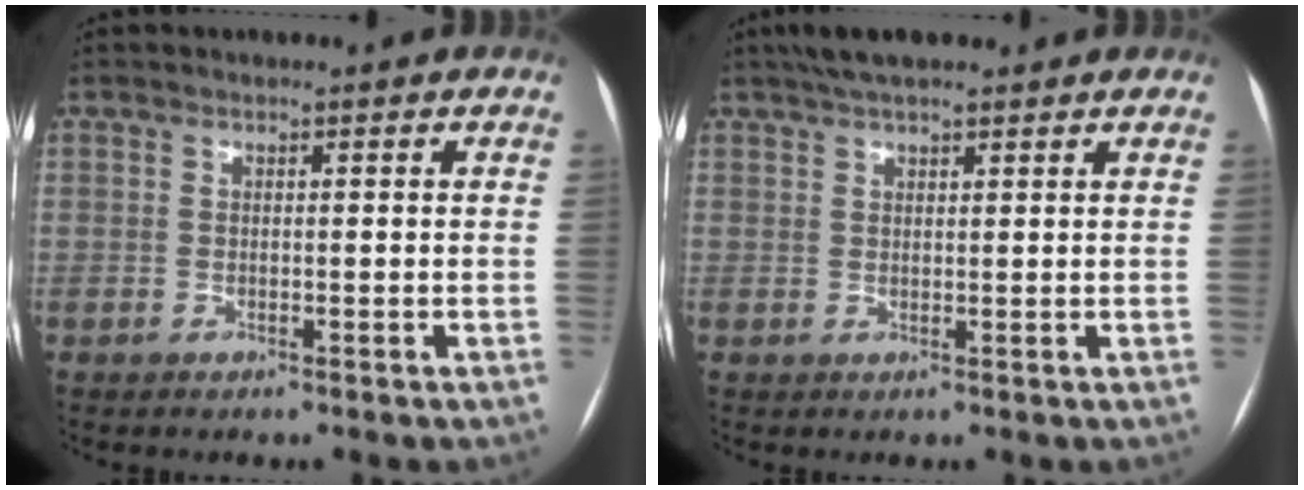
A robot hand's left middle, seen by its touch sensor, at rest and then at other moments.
{"total": 6.5, "force": [5.2, 1.6, 3.6], "torque": [-0.057, 0.034, 0.088]}